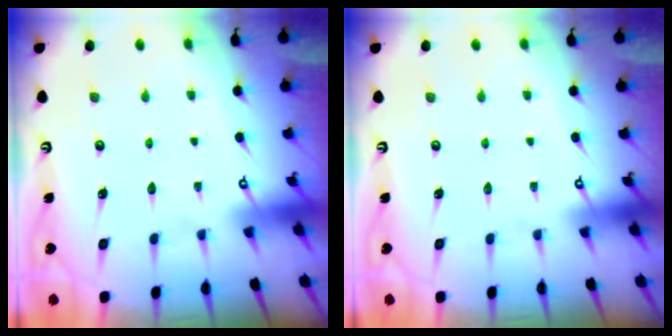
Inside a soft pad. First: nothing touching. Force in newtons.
{"total": 0.0}